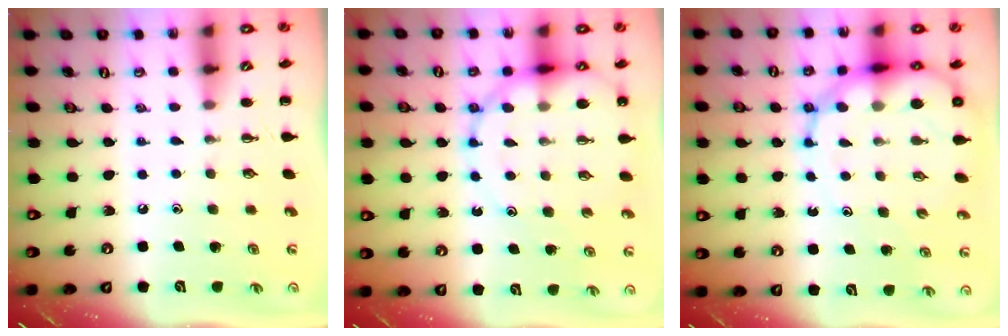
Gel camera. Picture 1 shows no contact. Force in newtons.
{"total": 16.3, "press": 15.6, "slide": 4.7}
{"total": 15.1, "press": 14.7, "slide": 3.7}